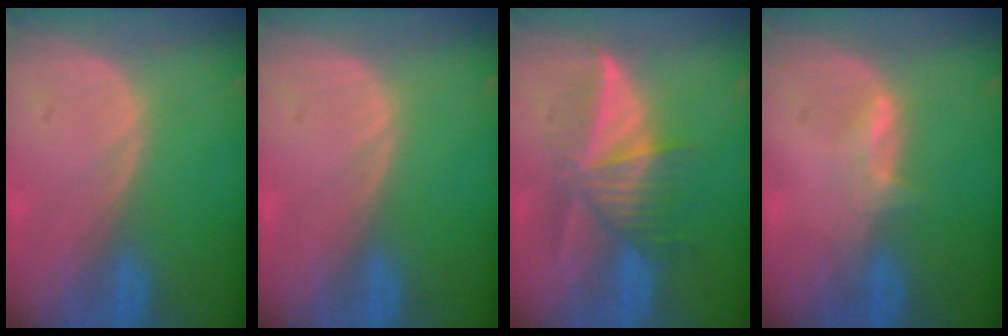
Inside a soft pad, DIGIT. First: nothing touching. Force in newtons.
{"total": 0.0}
{"total": 6.8, "press": 6.8, "slide": 0.4}
{"total": 2.1, "press": 2.0, "slide": 0.4}